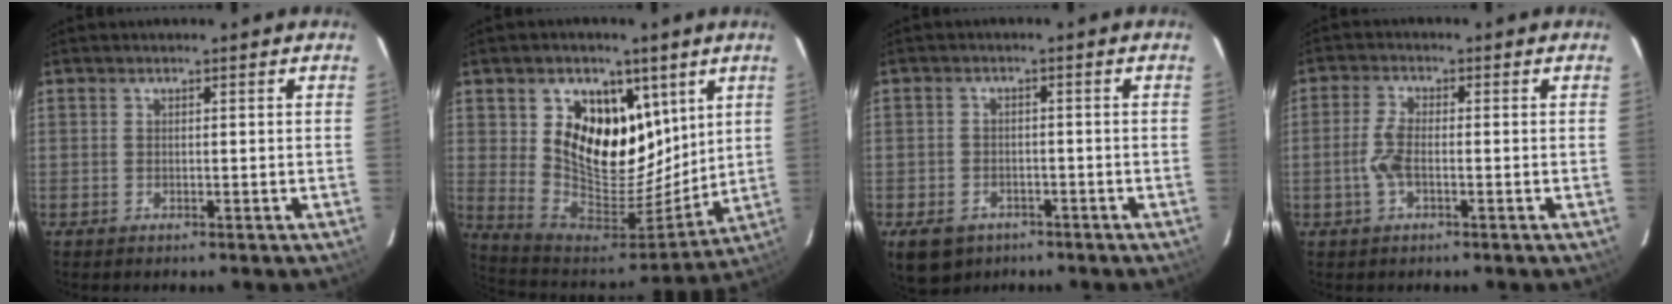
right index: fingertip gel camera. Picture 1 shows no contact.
{"total": 18.6, "force": [7.8, 12.4, 11.4], "torque": [-0.223, -0.012, 0.150]}
{"total": 8.3, "force": [-4.9, 5.8, 3.4], "torque": [-0.083, 0.002, -0.067]}
{"total": 4.3, "force": [-1.2, 1.5, 3.9], "torque": [-0.090, 0.003, -0.025]}